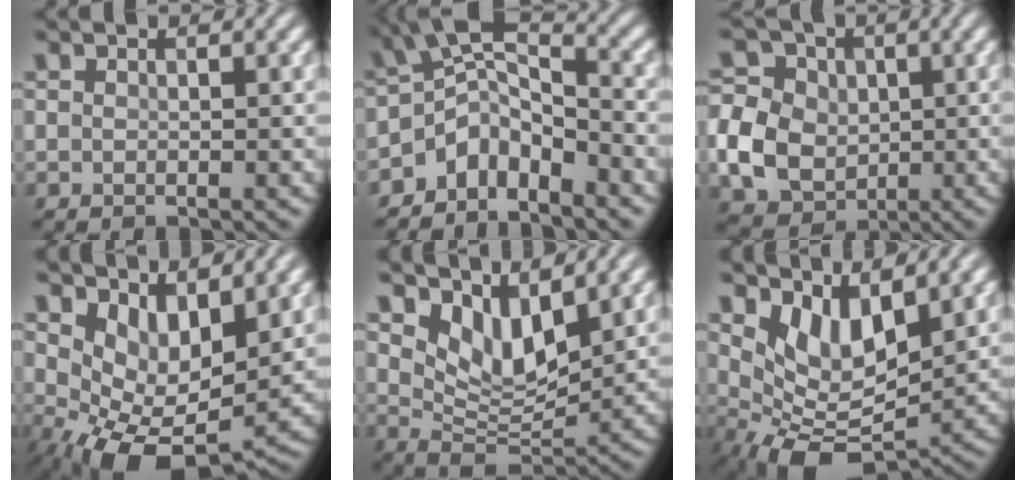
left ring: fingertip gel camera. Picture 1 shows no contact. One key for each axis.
{"total": 5.5, "fx": -3.4, "fy": 2.7, "fz": 3.3, "tx": -0.048, "ty": 0.005, "tz": -0.076}
{"total": 7.1, "fx": -0.8, "fy": 6.1, "fz": 3.5, "tx": -0.081, "ty": 0.006, "tz": -0.025}
{"total": 7.2, "fx": 1.3, "fy": 4.1, "fz": 5.8, "tx": -0.102, "ty": -0.024, "tz": 0.032}
{"total": 5.4, "fx": 3.5, "fy": 2.4, "fz": 3.3, "tx": -0.072, "ty": -0.016, "tz": 0.061}
{"total": 6.2, "fx": 2.1, "fy": 3.2, "fz": 4.9, "tx": -0.091, "ty": -0.021, "tz": 0.047}